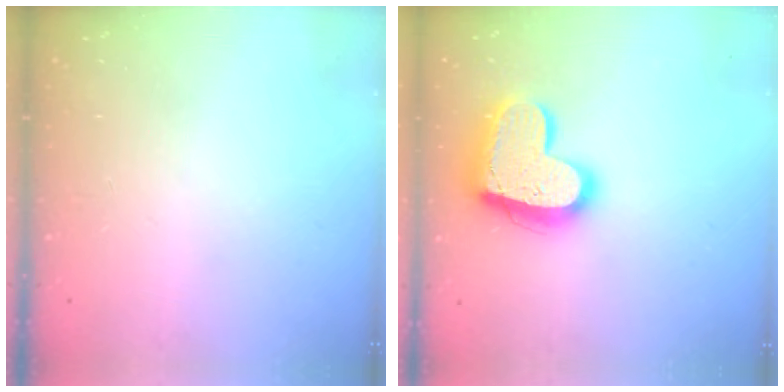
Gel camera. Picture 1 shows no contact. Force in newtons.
{"total": 18.2, "press": 18.2, "slide": 1.6}